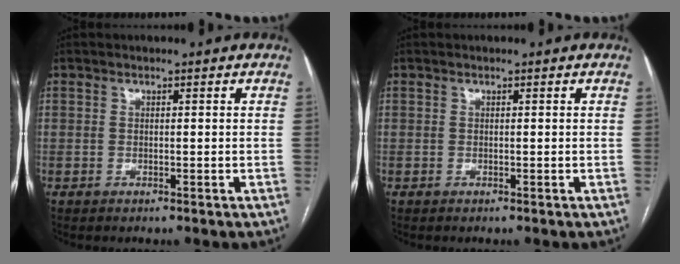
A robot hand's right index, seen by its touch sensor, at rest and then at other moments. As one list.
[{"total": 0.0}]